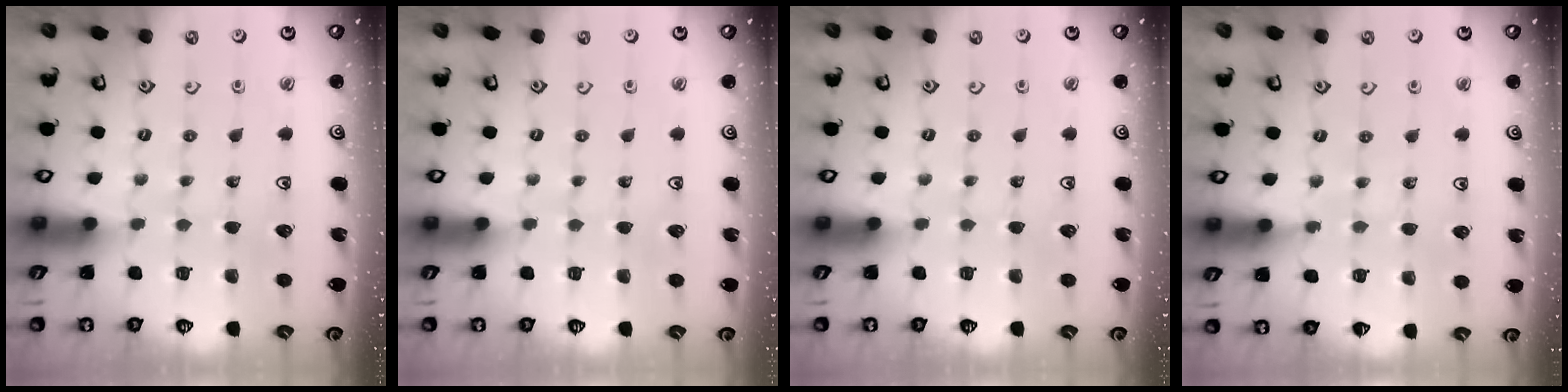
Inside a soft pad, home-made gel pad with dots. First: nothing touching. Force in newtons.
{"total": 0.0}
{"total": 0.0}
{"total": 5.9, "press": 5.7, "slide": 1.4}